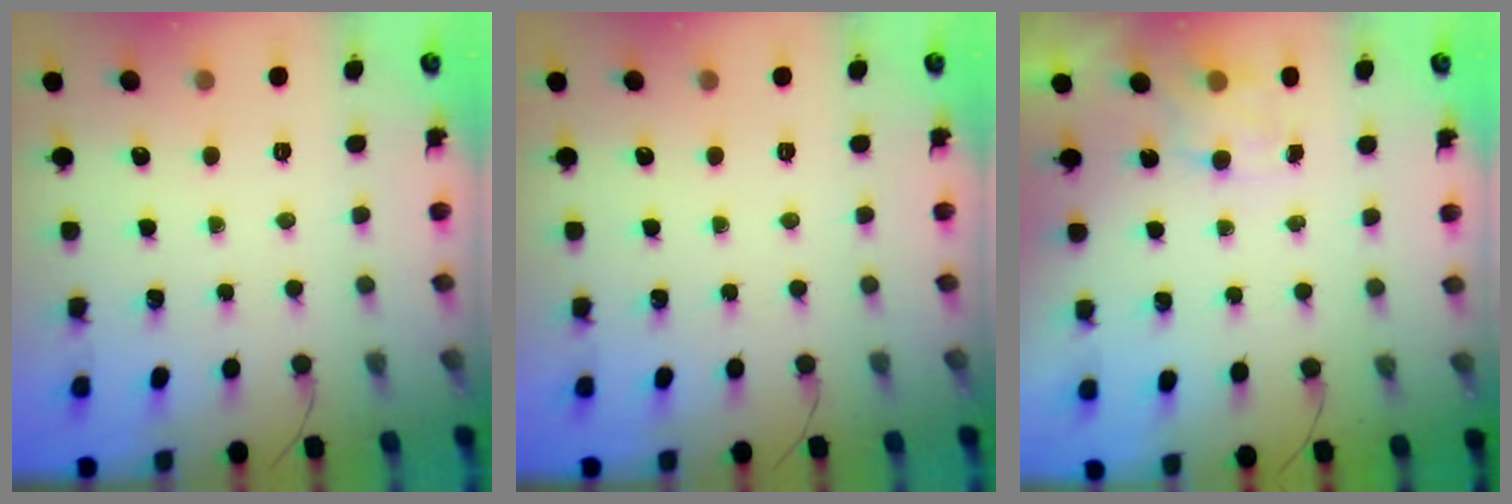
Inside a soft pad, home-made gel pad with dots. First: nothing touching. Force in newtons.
{"total": 0.0}
{"total": 4.1, "press": 4.0, "slide": 0.6}